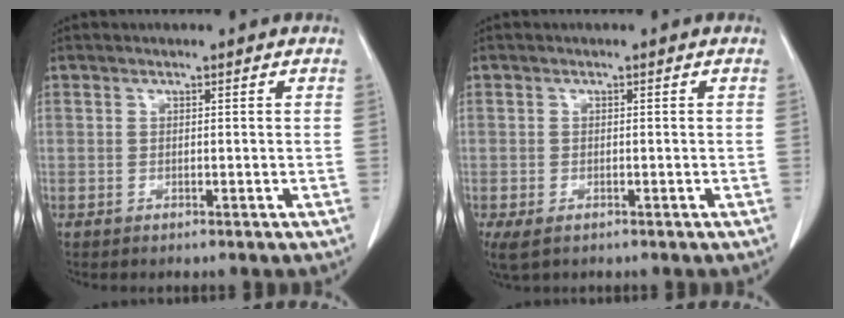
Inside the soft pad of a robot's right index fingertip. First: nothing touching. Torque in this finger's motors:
{"motor_torque": [0.31, -0.29, 0.09, 0.00]}